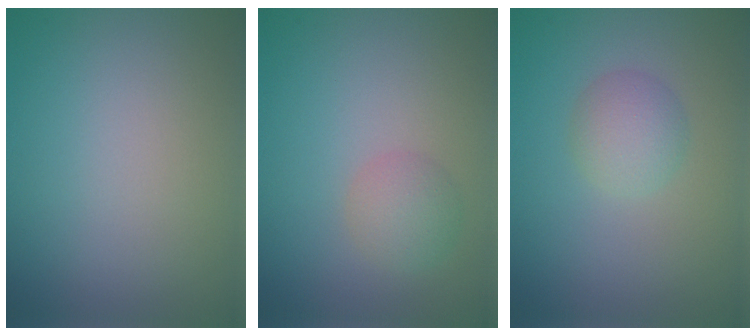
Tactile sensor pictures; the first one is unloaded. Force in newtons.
{"total": 2.1, "press": 2.1, "slide": 0.1}
{"total": 2.5, "press": 2.5, "slide": 0.0}